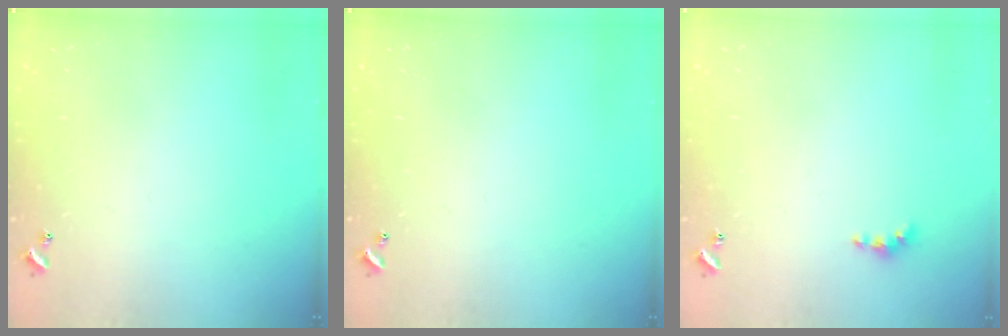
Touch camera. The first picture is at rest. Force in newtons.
{"total": 0.0}
{"total": 2.8, "press": 2.8, "slide": 0.5}